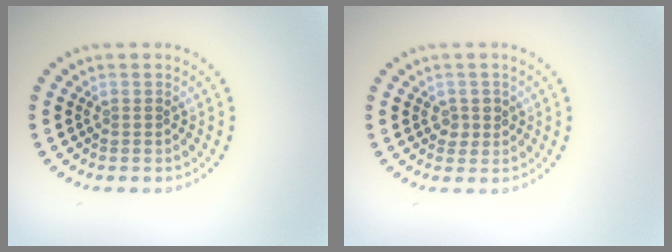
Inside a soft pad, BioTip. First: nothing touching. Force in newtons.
{"total": 1.4, "press": 1.3, "slide": 0.7}